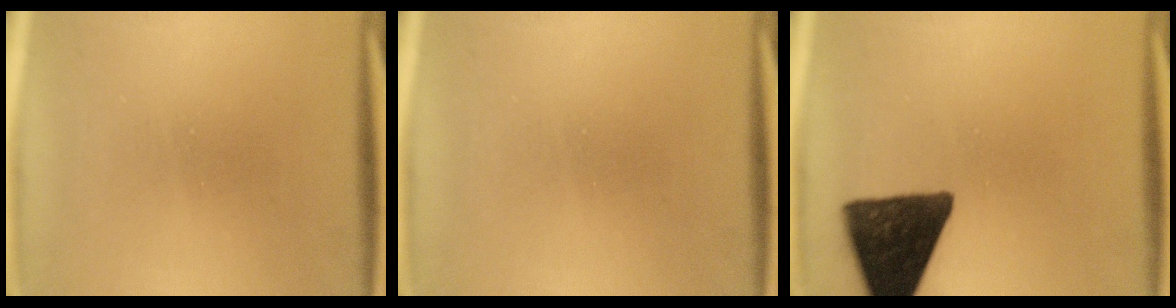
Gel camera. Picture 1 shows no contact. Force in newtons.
{"total": 0.0}
{"total": 13.3}